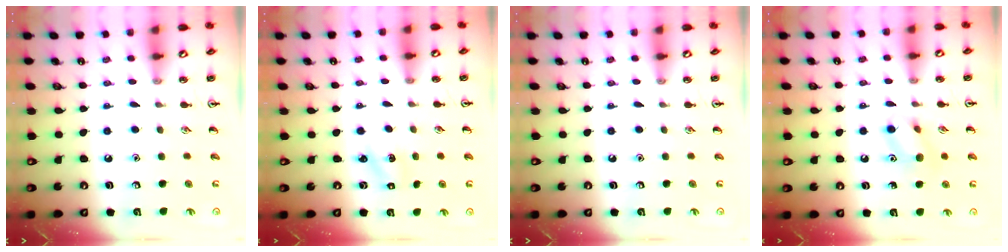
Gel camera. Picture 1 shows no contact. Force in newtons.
{"total": 1.2, "press": 1.1, "slide": 0.4}
{"total": 0.0}
{"total": 9.0, "press": 8.9, "slide": 0.6}